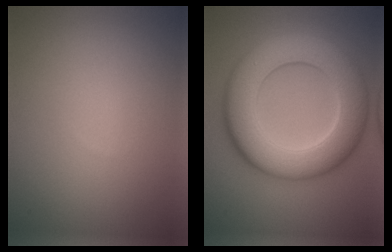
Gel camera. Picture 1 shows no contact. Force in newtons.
{"total": 10.6, "press": 10.5, "slide": 0.6}